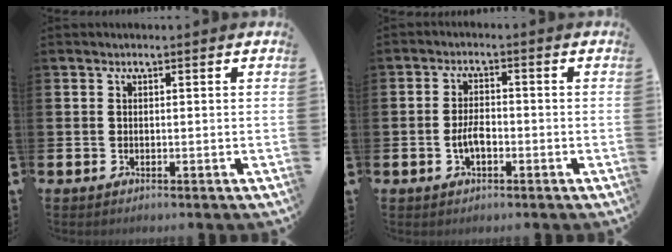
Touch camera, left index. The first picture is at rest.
{"total": 3.2, "force": [-0.8, 1.7, 2.6], "torque": [-0.047, 0.005, -0.016]}